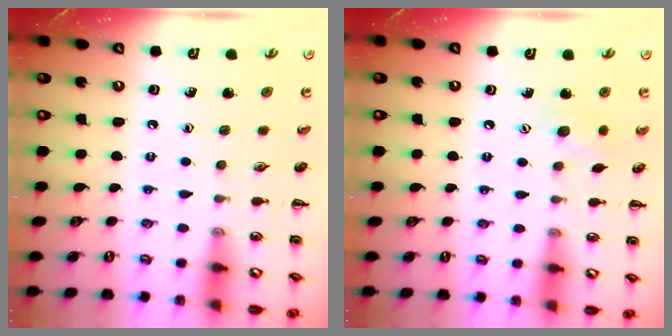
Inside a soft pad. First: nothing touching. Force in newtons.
{"total": 6.7, "press": 6.6, "slide": 1.0}